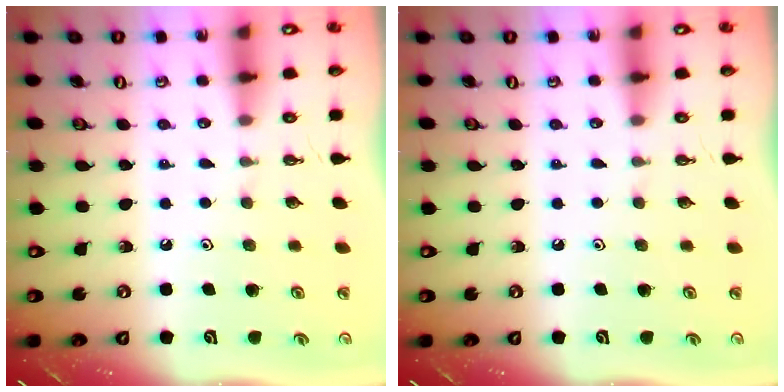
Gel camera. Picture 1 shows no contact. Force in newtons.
{"total": 0.0}